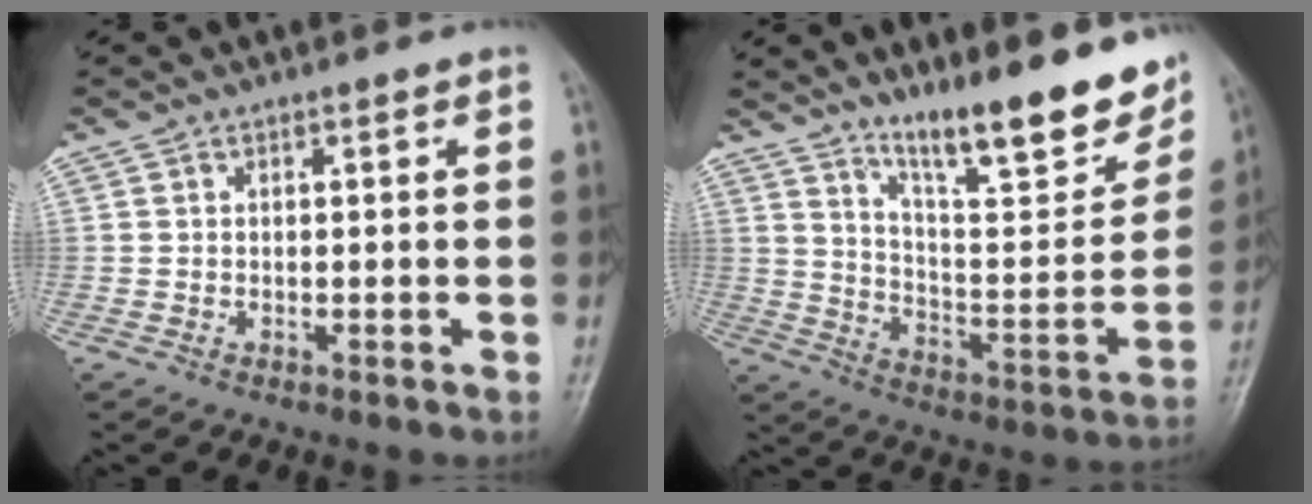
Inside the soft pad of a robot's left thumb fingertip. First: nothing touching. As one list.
[{"total": 19.9, "force": [14.4, 4.2, 13.2], "torque": [-0.154, -0.083, 0.231]}]